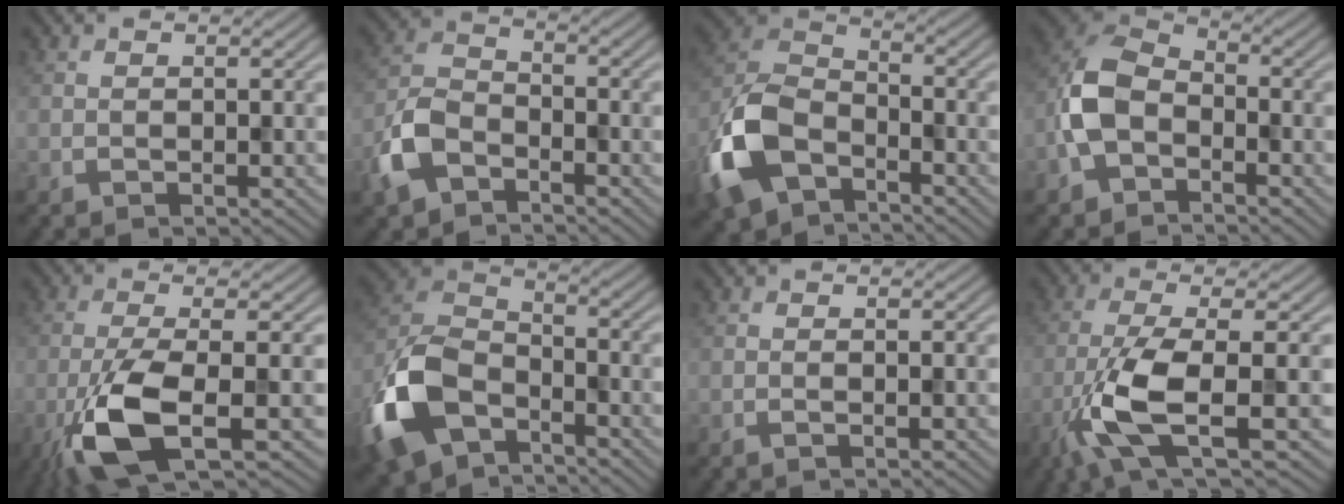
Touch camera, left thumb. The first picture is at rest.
{"total": 6.5, "force": [-3.8, 3.7, 3.7], "torque": [-0.085, 0.001, -0.091]}
{"total": 11.9, "force": [-6.3, 6.8, 7.4], "torque": [-0.184, -0.010, -0.142]}
{"total": 7.7, "force": [-2.8, 4.9, 5.2], "torque": [-0.119, 0.009, -0.071]}
{"total": 8.9, "force": [-3.4, 2.0, 7.9], "torque": [-0.158, 0.000, -0.078]}
{"total": 13.2, "force": [-7.1, 7.6, 8.1], "torque": [-0.205, -0.017, -0.154]}
{"total": 0.6, "force": [-0.2, 0.0, 0.5], "torque": [-0.012, -0.001, -0.004]}
{"total": 8.6, "force": [-2.7, 2.0, 8.0], "torque": [-0.161, -0.001, -0.065]}